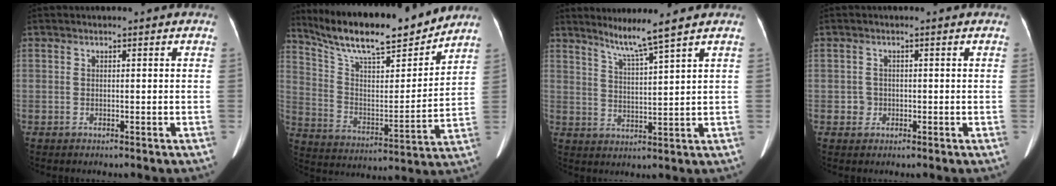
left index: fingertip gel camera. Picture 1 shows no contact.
{"total": 19.0, "force": [16.9, 2.2, 8.5], "torque": [-0.155, -0.005, 0.283]}
{"total": 5.7, "force": [4.5, -1.6, 3.1], "torque": [-0.062, -0.013, 0.088]}
{"total": 1.6, "force": [-0.4, 1.5, 0.1], "torque": [0.003, 0.005, -0.007]}